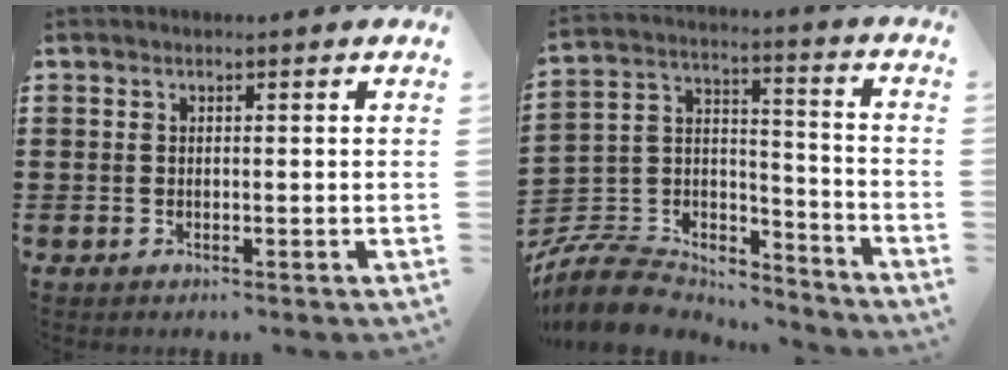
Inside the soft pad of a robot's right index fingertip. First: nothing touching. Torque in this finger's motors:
{"motor_torque": [-1.07, 1.07, -1.05, -0.21]}